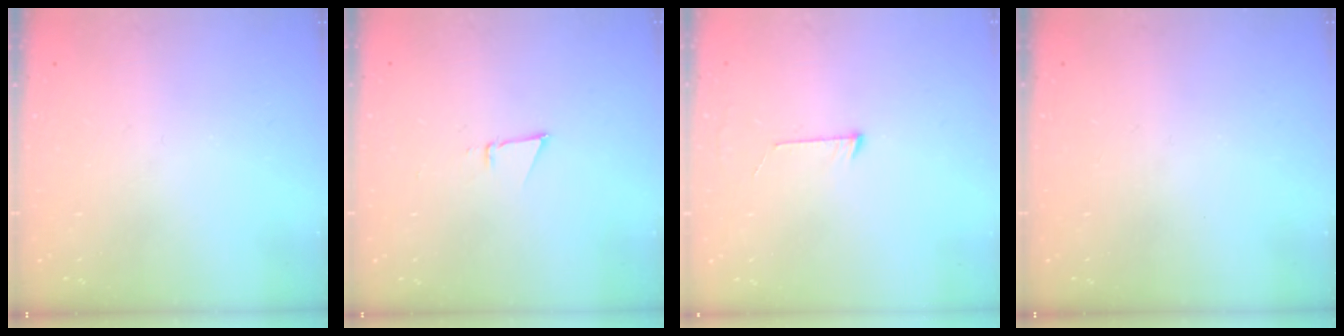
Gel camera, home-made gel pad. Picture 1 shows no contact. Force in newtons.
{"total": 3.0, "press": 2.9, "slide": 0.8}
{"total": 5.5, "press": 5.5, "slide": 0.5}
{"total": 0.0}